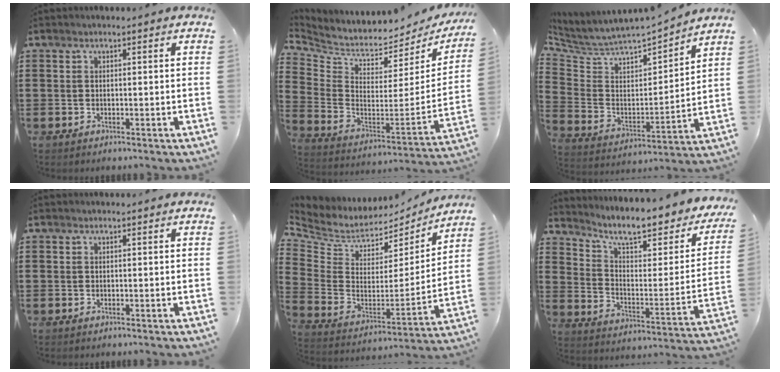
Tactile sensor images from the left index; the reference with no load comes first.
{"total": 3.9, "force": [3.4, 1.4, 1.3], "torque": [-0.051, -0.049, 0.053]}
{"total": 4.0, "force": [3.7, 1.2, 0.6], "torque": [-0.042, -0.045, 0.056]}
{"total": 0.0}
{"total": 5.4, "force": [4.1, 3.2, 1.5], "torque": [-0.059, -0.036, 0.070]}
{"total": 8.5, "force": [6.8, 1.5, 4.9], "torque": [-0.101, -0.055, 0.107]}